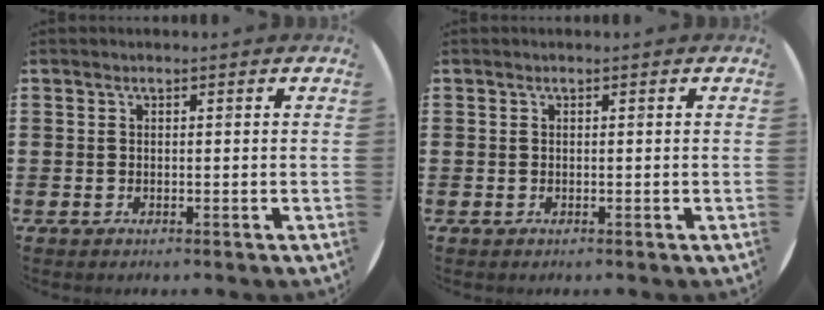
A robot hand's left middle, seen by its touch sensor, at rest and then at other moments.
{"total": 0.0}